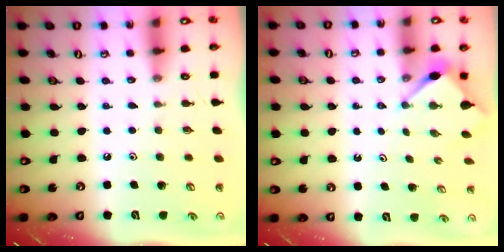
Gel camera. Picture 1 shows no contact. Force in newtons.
{"total": 3.4, "press": 3.4, "slide": 0.3}